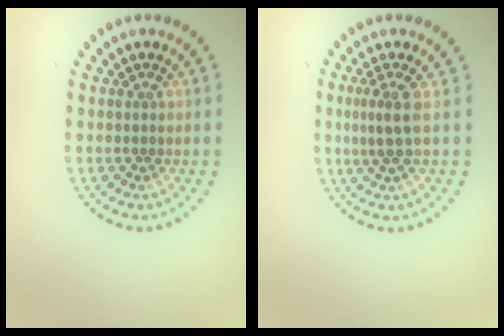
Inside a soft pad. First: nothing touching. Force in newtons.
{"total": 2.2, "press": 1.5, "slide": 1.7}